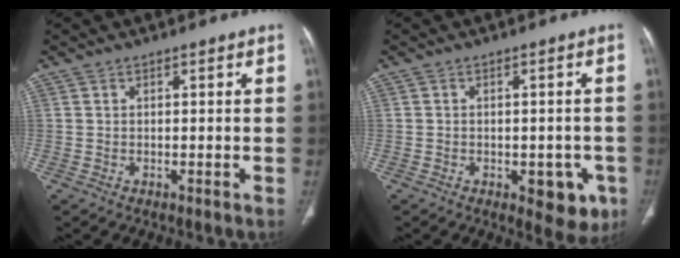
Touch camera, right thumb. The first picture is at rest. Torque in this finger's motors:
{"motor_torque": [0.76, 1.06, -0.10, 0.05, 0.18]}